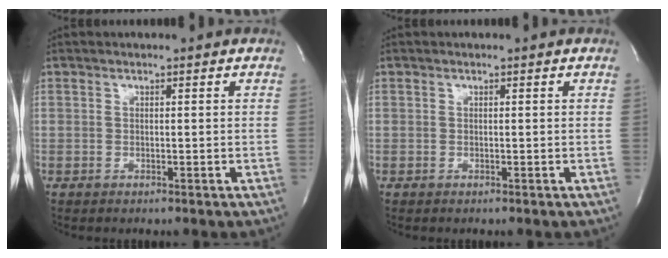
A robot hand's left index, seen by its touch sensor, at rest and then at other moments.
{"total": 0.0}